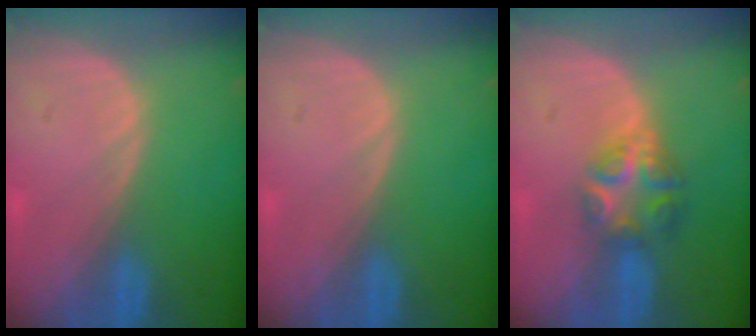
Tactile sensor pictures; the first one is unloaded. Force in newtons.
{"total": 0.0}
{"total": 6.1, "press": 5.4, "slide": 2.8}